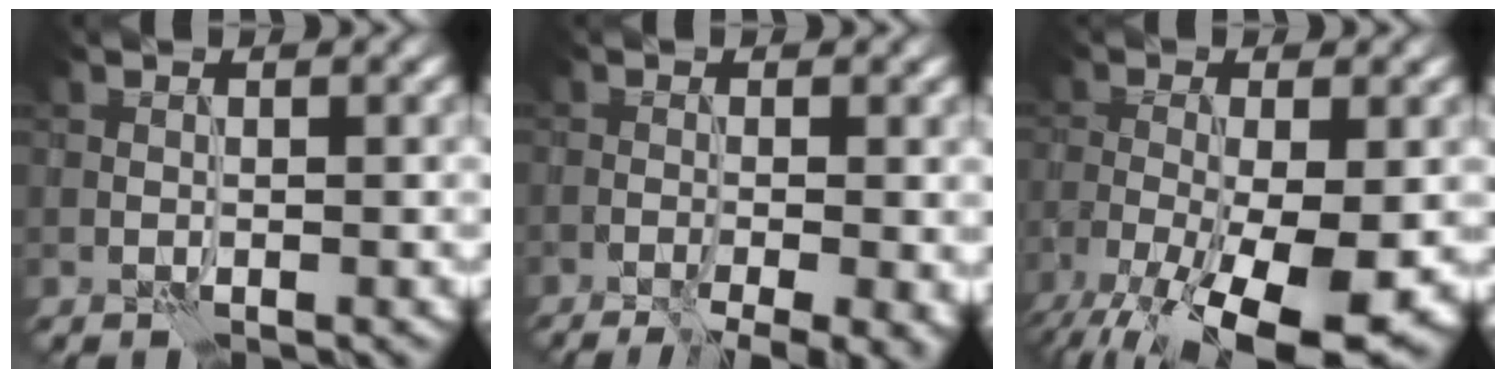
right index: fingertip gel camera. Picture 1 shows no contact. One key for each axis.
{"total": 7.2, "fx": -3.6, "fy": 2.2, "fz": 5.8, "tx": -0.065, "ty": -0.005, "tz": -0.045}
{"total": 12.5, "fx": -6.5, "fy": 4.2, "fz": 9.8, "tx": -0.178, "ty": -0.032, "tz": -0.104}